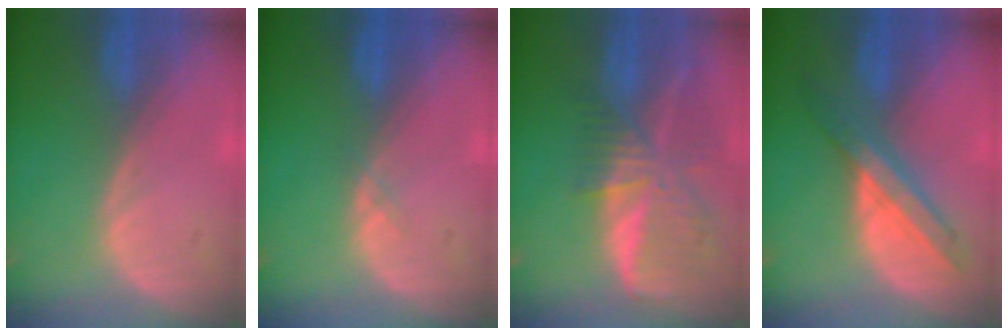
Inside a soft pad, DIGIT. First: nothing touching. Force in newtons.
{"total": 0.6, "press": 0.5, "slide": 0.2}
{"total": 9.5, "press": 8.3, "slide": 4.6}
{"total": 6.2, "press": 6.1, "slide": 0.5}